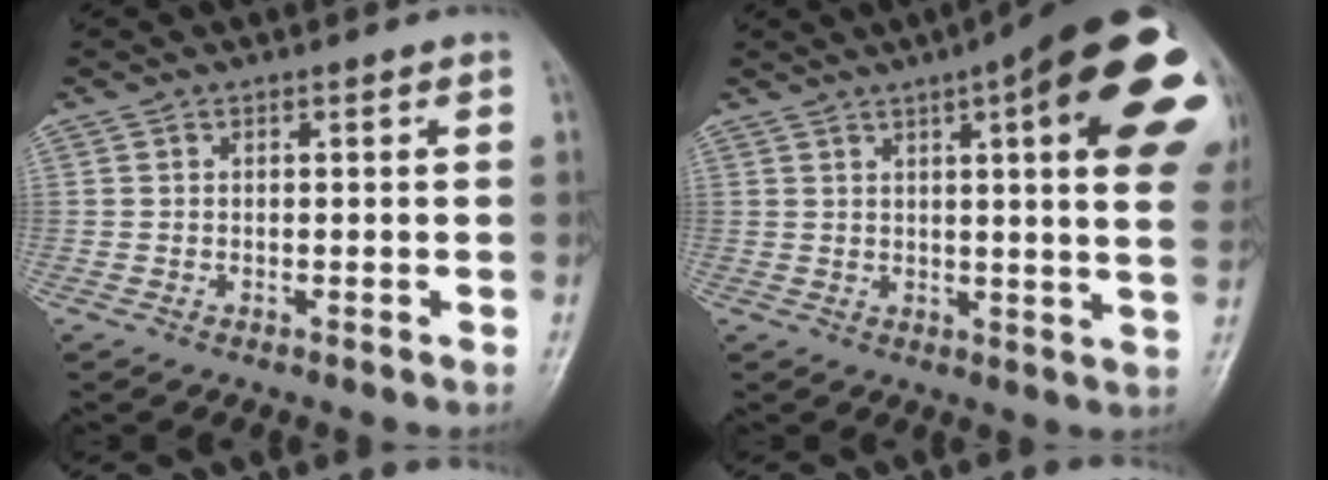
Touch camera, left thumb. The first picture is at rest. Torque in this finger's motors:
{"motor_torque": [2.55, 2.46, 2.09, -0.67, 0.29]}